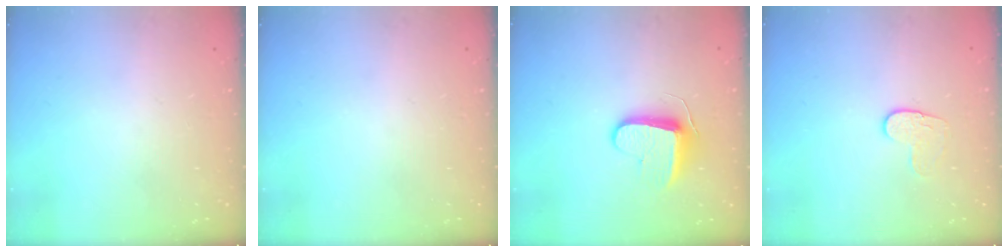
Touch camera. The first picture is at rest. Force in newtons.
{"total": 0.0}
{"total": 9.3, "press": 9.3, "slide": 0.1}
{"total": 7.9, "press": 7.8, "slide": 0.6}